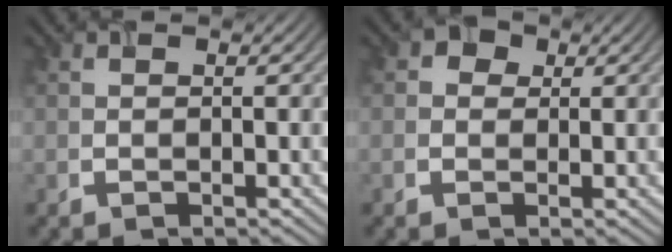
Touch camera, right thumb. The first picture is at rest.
{"total": 2.1, "force": [0.6, 1.9, 0.5], "torque": [-0.003, -0.002, 0.003]}